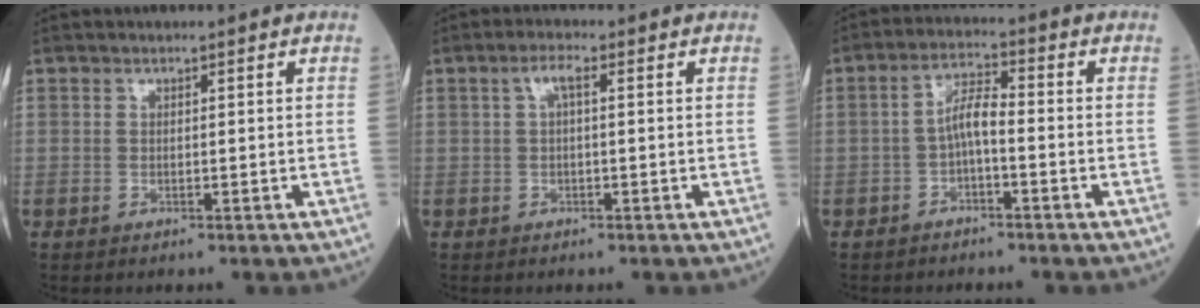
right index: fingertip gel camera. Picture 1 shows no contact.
{"total": 2.3, "force": [0.5, 0.5, 2.2], "torque": [-0.045, 0.010, 0.010]}
{"total": 4.3, "force": [-1.2, 1.1, 4.0], "torque": [-0.075, 0.014, -0.025]}